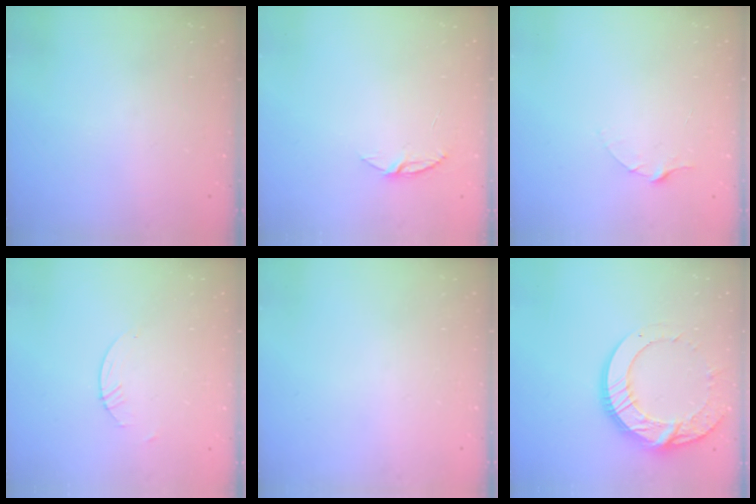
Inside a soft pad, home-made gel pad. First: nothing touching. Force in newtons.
{"total": 4.6, "press": 4.5, "slide": 0.4}
{"total": 5.2, "press": 5.2, "slide": 0.5}
{"total": 0.8, "press": 0.8, "slide": 0.2}
{"total": 0.0}
{"total": 15.8, "press": 15.8, "slide": 1.3}